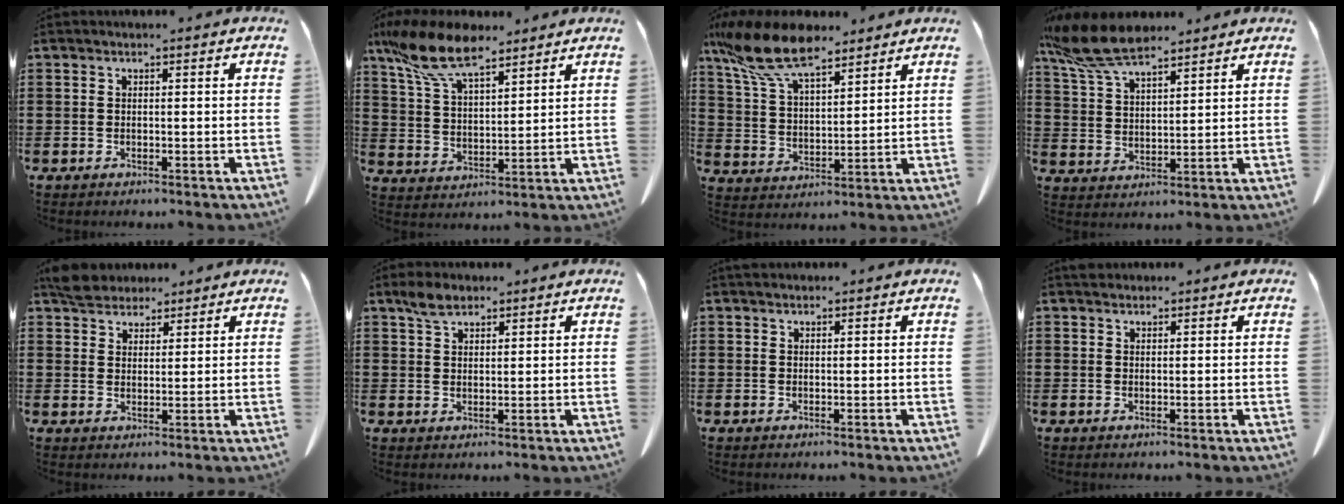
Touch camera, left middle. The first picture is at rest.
{"total": 11.6, "force": [8.6, 3.6, 6.9], "torque": [-0.163, -0.023, 0.158]}
{"total": 12.4, "force": [9.1, 3.6, 7.6], "torque": [-0.187, -0.028, 0.161]}
{"total": 9.7, "force": [7.7, 2.5, 5.4], "torque": [-0.133, -0.018, 0.143]}
{"total": 4.5, "force": [4.0, 1.9, 1.0], "torque": [-0.025, -0.004, 0.075]}
{"total": 3.4, "force": [2.5, 1.6, 1.7], "torque": [-0.041, 0.005, 0.047]}
{"total": 0.7, "force": [0.7, 0.2, 0.1], "torque": [-0.004, -0.001, 0.015]}
{"total": 1.4, "force": [1.3, 0.5, 0.2], "torque": [0.000, -0.002, 0.025]}